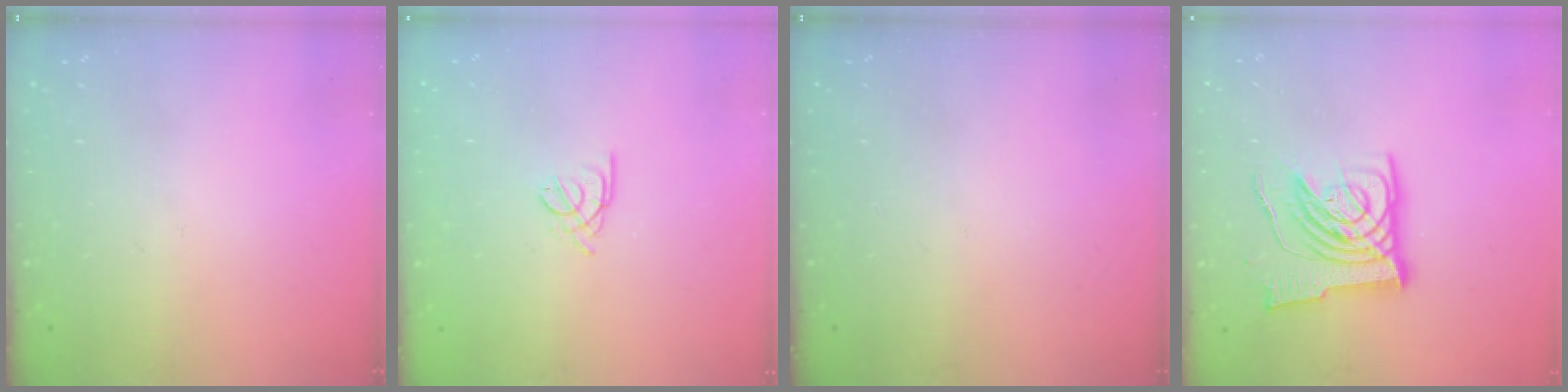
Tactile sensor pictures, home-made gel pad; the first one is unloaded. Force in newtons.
{"total": 1.8, "press": 1.7, "slide": 0.5}
{"total": 0.0}
{"total": 12.4, "press": 12.2, "slide": 2.0}